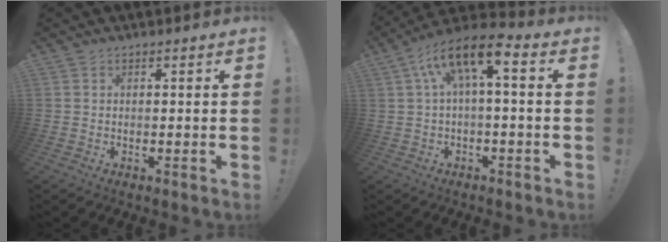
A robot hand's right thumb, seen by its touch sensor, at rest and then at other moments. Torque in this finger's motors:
{"motor_torque": [0.61, 0.78, 0.15, 0.15, 0.12]}